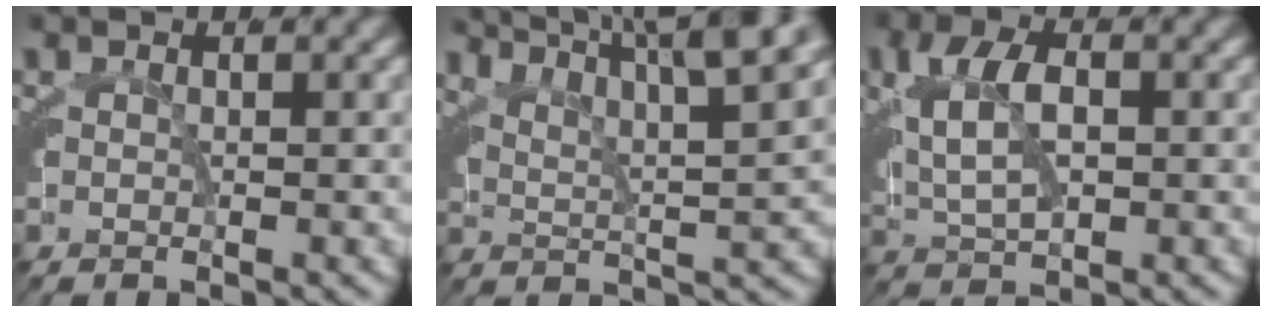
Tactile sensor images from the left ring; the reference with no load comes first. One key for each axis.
{"total": 10.4, "fx": 7.1, "fy": 4.6, "fz": 6.1, "tx": -0.067, "ty": 0.041, "tz": 0.085}
{"total": 5.3, "fx": 0.7, "fy": 3.1, "fz": 4.2, "tx": -0.083, "ty": -0.002, "tz": 0.018}